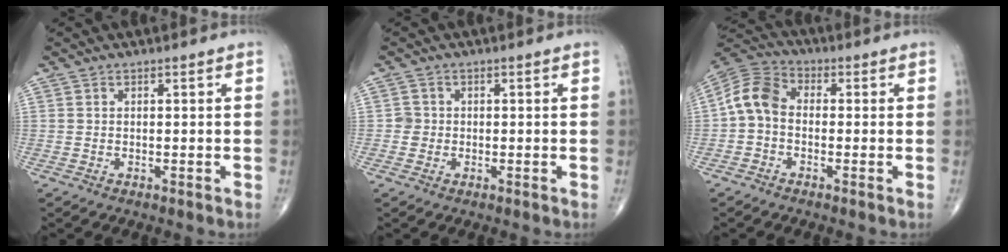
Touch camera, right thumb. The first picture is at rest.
{"total": 1.7, "force": [-0.3, 1.7, 0.2], "torque": [0.009, 0.007, -0.008]}
{"total": 7.7, "force": [-0.8, 5.6, 5.2], "torque": [-0.090, 0.024, -0.035]}